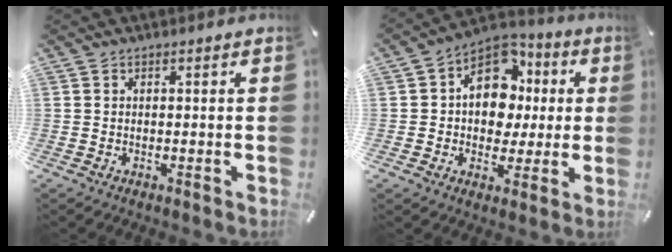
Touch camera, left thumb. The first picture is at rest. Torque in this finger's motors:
{"motor_torque": [2.13, 2.02, 0.53, -0.45, 0.35]}